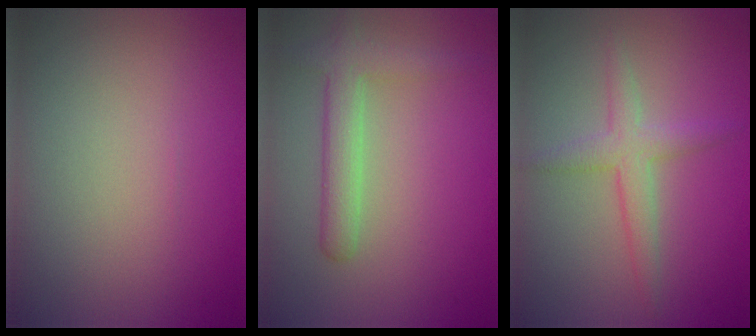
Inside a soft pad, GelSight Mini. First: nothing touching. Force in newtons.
{"total": 3.0, "press": 3.0, "slide": 0.2}
{"total": 2.7, "press": 2.7, "slide": 0.1}